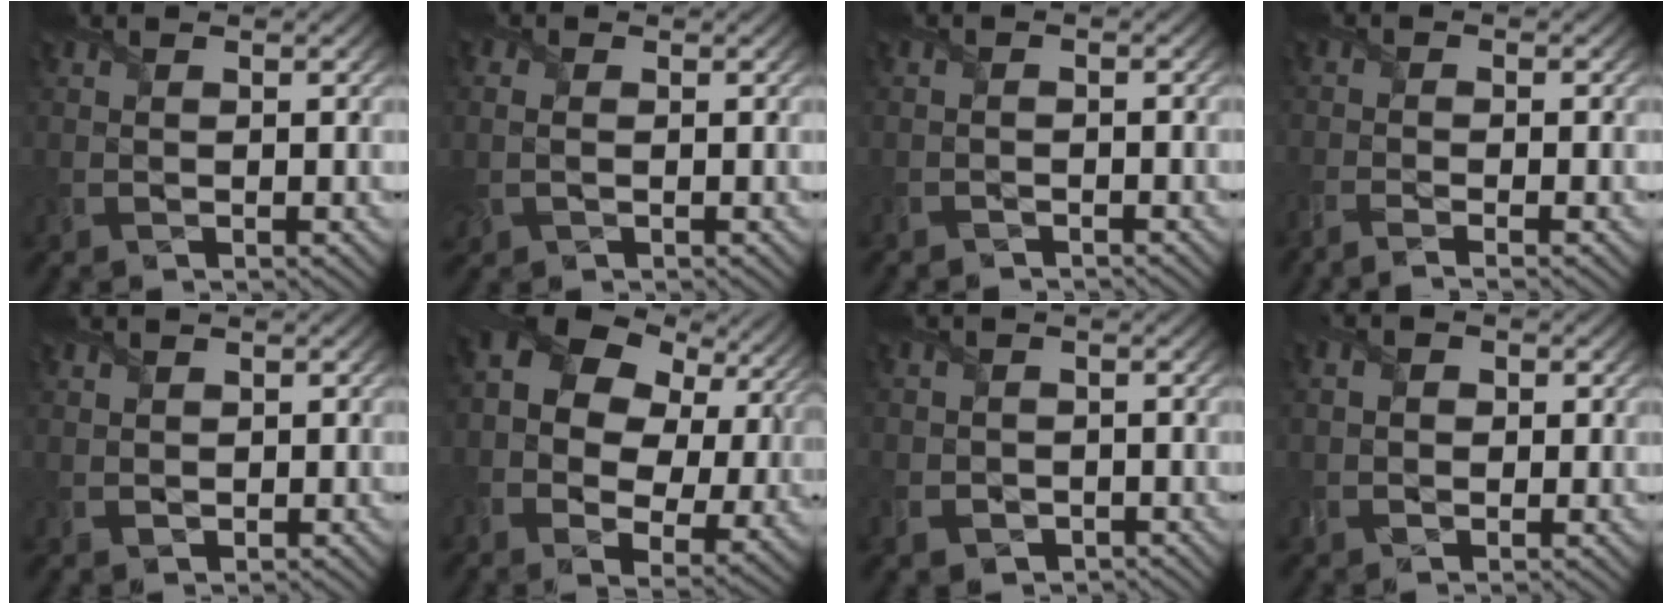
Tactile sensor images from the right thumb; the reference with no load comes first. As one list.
[{"total": 2.7, "force": [-0.2, 2.0, 1.7], "torque": [-0.057, 0.000, 0.001]}, {"total": 1.4, "force": [-1.3, 0.0, -0.4], "torque": [0.011, -0.003, -0.029]}, {"total": 2.8, "force": [-2.1, 0.0, 1.8], "torque": [-0.041, -0.005, -0.049]}, {"total": 0.7, "force": [0.2, 0.7, 0.0], "torque": [-0.004, -0.002, 0.003]}, {"total": 14.1, "force": [3.1, 9.6, 9.8], "torque": [-0.199, 0.003, 0.066]}, {"total": 2.8, "force": [-1.7, 2.1, 0.7], "torque": [-0.017, -0.007, -0.036]}, {"total": 2.5, "force": [0.1, 2.1, 1.2], "torque": [-0.032, 0.004, -0.012]}]